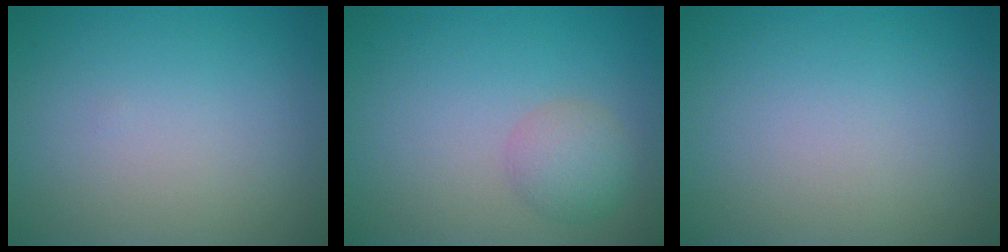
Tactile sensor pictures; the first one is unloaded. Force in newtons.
{"total": 2.1, "press": 2.1, "slide": 0.2}
{"total": 0.0}